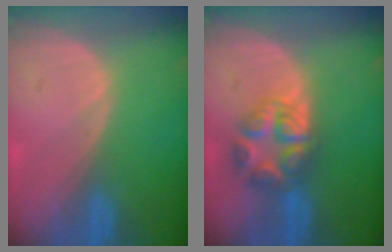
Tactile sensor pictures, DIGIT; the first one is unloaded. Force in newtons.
{"total": 6.5, "press": 6.5, "slide": 0.1}